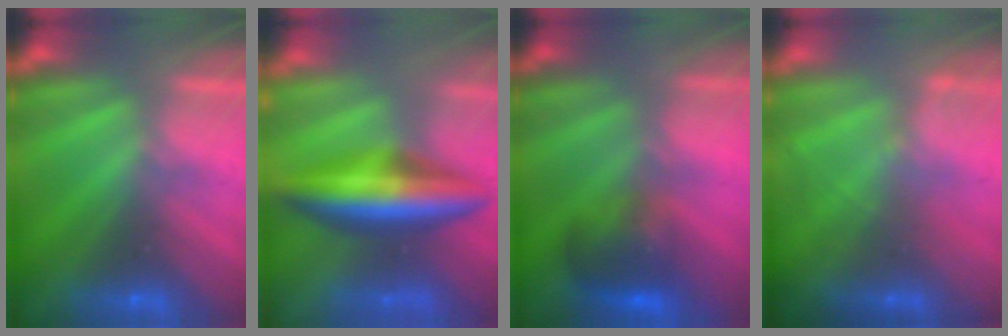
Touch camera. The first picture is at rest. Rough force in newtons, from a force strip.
{"total": 8.4}
{"total": 6.4}
{"total": 1.9}